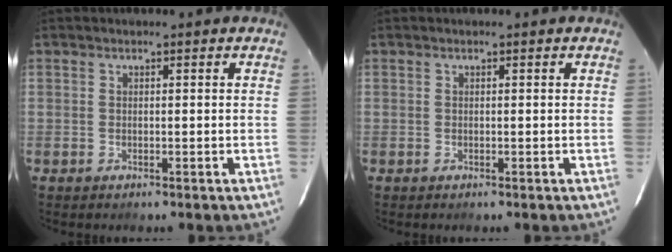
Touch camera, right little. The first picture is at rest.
{"total": 0.0}